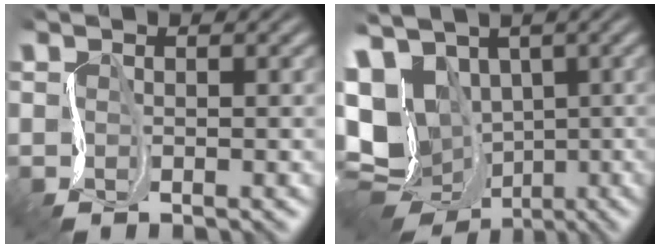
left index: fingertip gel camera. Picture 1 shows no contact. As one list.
[{"total": 15.6, "force": [-0.2, 12.4, 9.5], "torque": [-0.198, -0.011, -0.013]}]